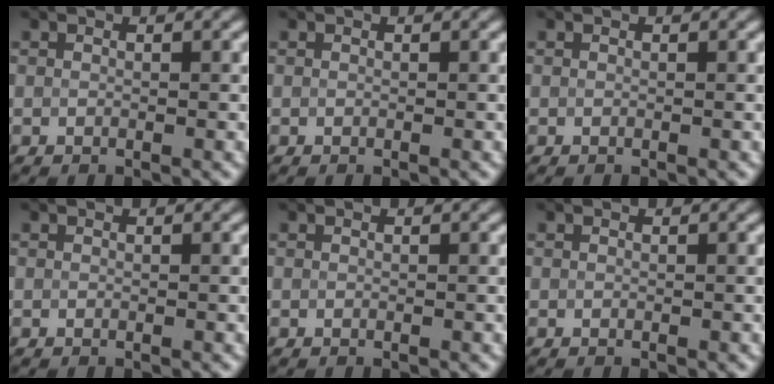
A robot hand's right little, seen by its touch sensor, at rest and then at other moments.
{"total": 0.0}
{"total": 0.0}
{"total": 0.0}
{"total": 0.0}
{"total": 0.0}